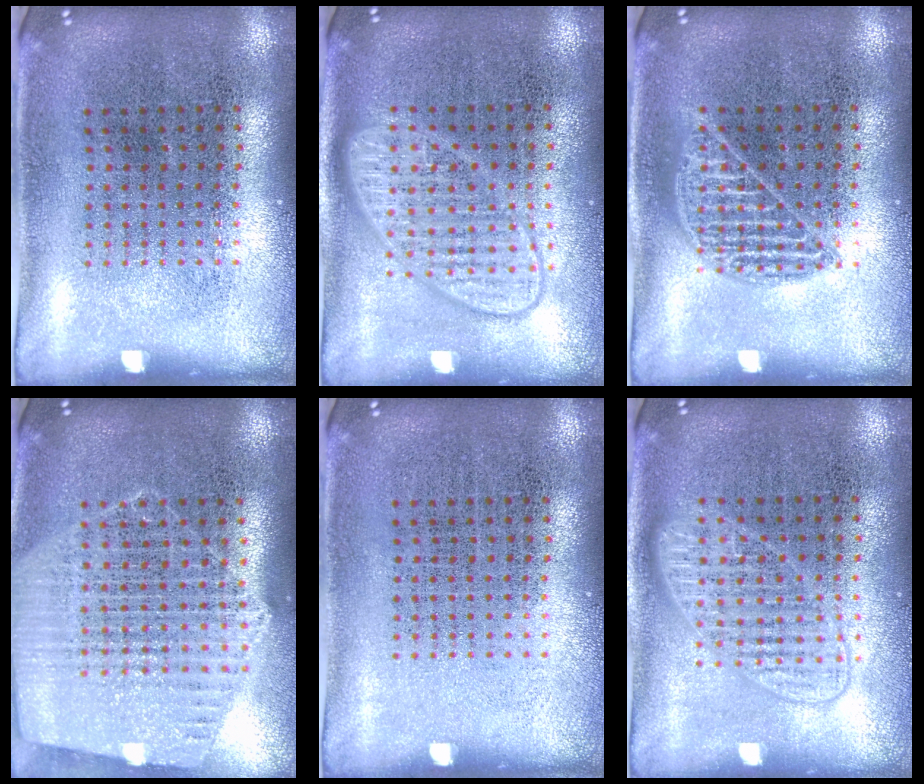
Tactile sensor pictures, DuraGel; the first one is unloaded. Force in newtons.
{"total": 3.1, "press": 3.0, "slide": 0.5}
{"total": 0.9, "press": 0.9, "slide": 0.0}
{"total": 1.4, "press": 1.4, "slide": 0.3}
{"total": 0.0}
{"total": 1.4, "press": 1.4, "slide": 0.3}